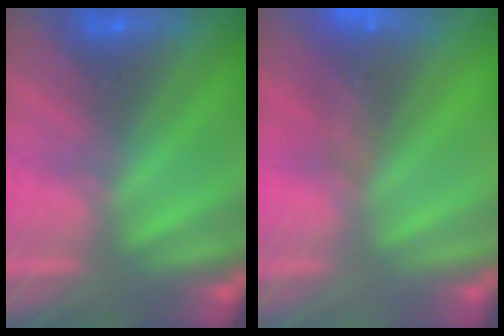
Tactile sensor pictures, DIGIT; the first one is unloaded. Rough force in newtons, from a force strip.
{"total": 7.2}